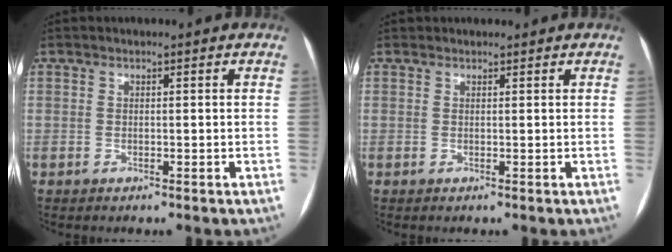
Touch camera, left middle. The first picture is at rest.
{"total": 0.7, "force": [0.6, 0.3, 0.0], "torque": [-0.004, 0.007, 0.010]}